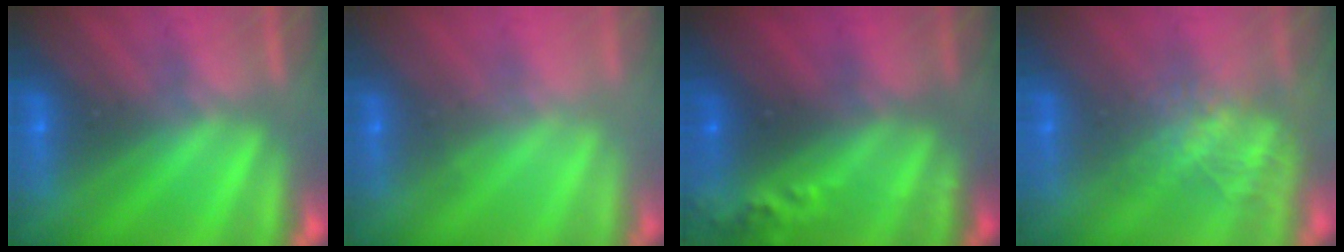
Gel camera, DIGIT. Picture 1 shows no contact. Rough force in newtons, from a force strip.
{"total": 2.3}
{"total": 8.1}
{"total": 4.7}